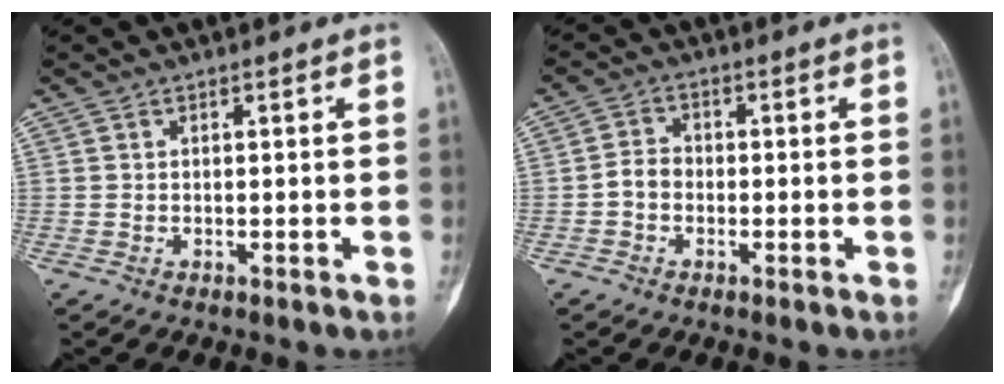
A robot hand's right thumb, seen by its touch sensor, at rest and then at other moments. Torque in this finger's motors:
{"motor_torque": [0.00, 0.02, 0.06, -0.06, 0.00]}